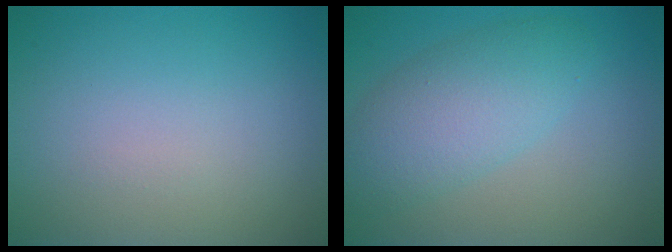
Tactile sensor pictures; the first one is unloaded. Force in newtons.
{"total": 5.0, "press": 5.0, "slide": 0.3}